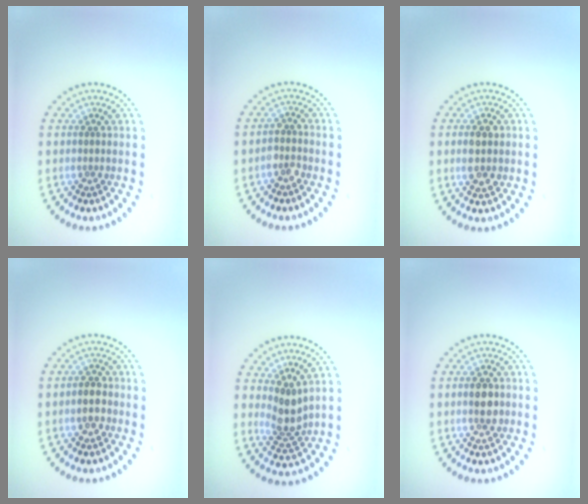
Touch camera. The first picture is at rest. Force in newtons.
{"total": 1.5, "press": 1.4, "slide": 0.7}
{"total": 2.3, "press": 2.3, "slide": 0.0}
{"total": 2.2, "press": 2.1, "slide": 0.7}
{"total": 2.6, "press": 2.1, "slide": 1.7}
{"total": 2.8, "press": 2.8, "slide": 0.0}